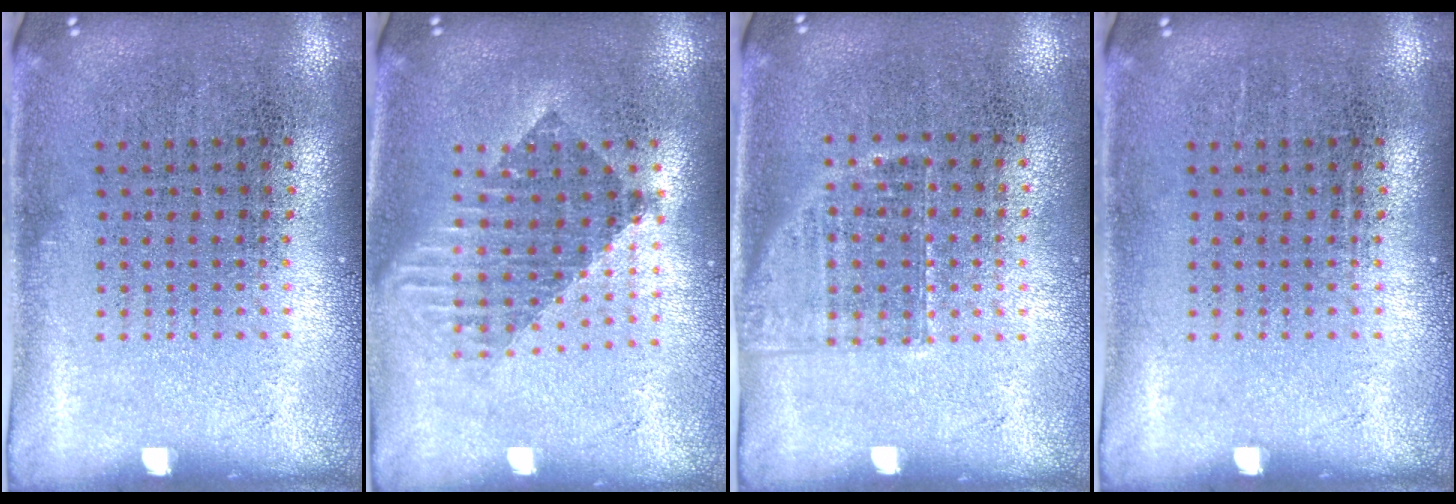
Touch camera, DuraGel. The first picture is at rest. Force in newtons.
{"total": 1.6, "press": 1.4, "slide": 0.9}
{"total": 1.2, "press": 1.0, "slide": 0.7}
{"total": 0.0}